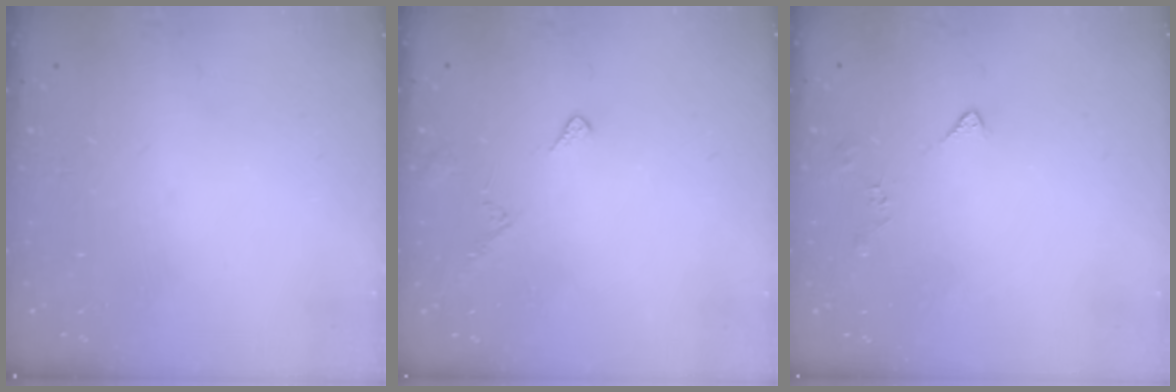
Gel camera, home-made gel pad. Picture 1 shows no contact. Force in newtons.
{"total": 4.6, "press": 4.6, "slide": 0.4}
{"total": 3.1, "press": 3.1, "slide": 0.7}